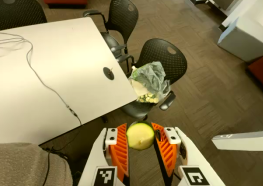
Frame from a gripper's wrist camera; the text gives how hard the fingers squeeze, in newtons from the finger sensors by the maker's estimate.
{"total": 11.3, "left": 11.4, "right": 11.3}